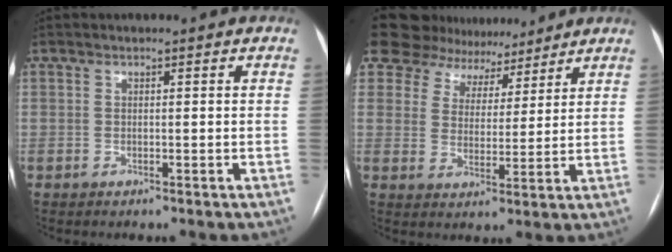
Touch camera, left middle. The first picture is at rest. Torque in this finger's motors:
{"motor_torque": [2.14, 0.00, 1.05, 0.21]}